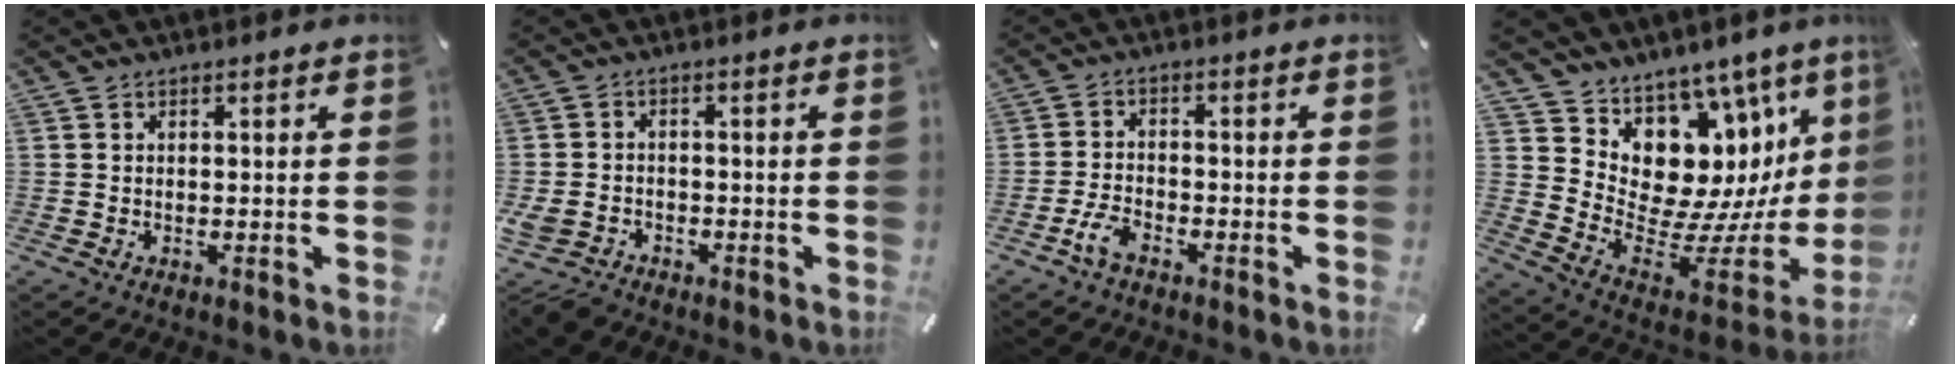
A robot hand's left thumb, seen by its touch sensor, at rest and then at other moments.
{"total": 4.7, "force": [-3.0, 3.0, 1.9], "torque": [-0.058, 0.008, -0.063]}
{"total": 4.5, "force": [-2.9, 2.1, 2.7], "torque": [-0.069, 0.008, -0.061]}
{"total": 14.1, "force": [6.0, 10.7, 6.9], "torque": [-0.090, -0.099, 0.128]}